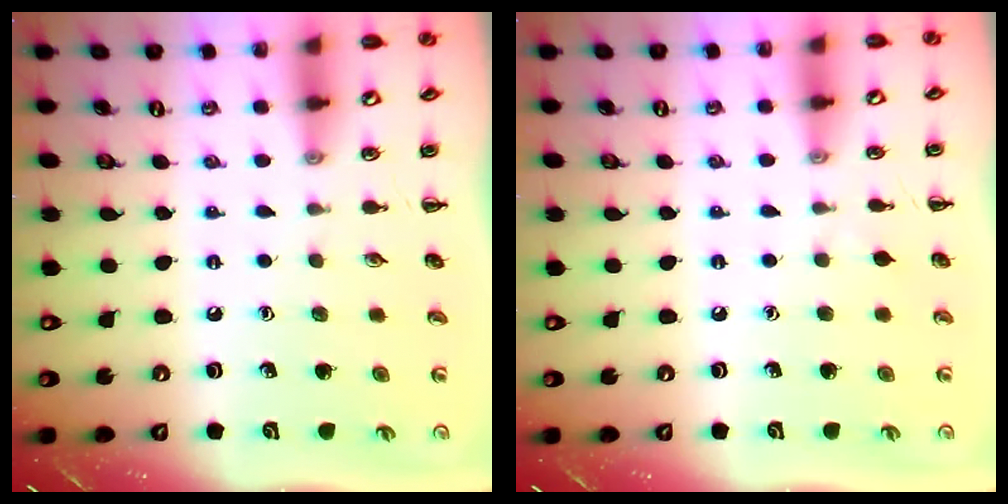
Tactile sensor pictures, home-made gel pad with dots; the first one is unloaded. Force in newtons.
{"total": 2.3, "press": 2.0, "slide": 1.0}